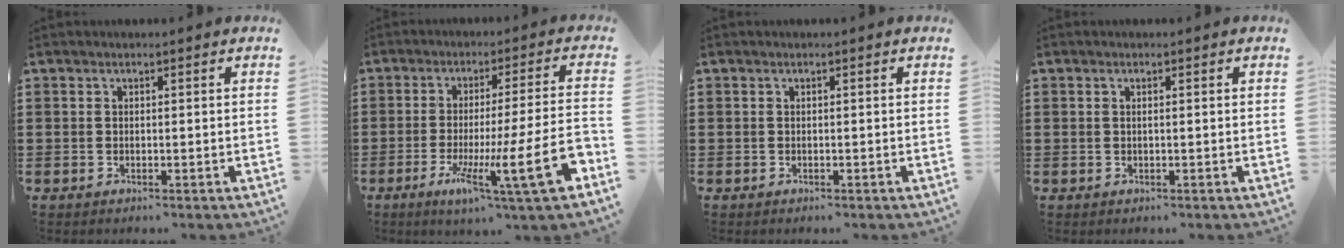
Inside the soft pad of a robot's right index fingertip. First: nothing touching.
{"total": 15.6, "force": [-5.0, 1.7, 14.6], "torque": [-0.232, -0.017, -0.077]}
{"total": 0.0}
{"total": 0.6, "force": [0.1, 0.0, 0.6], "torque": [-0.011, -0.002, 0.002]}